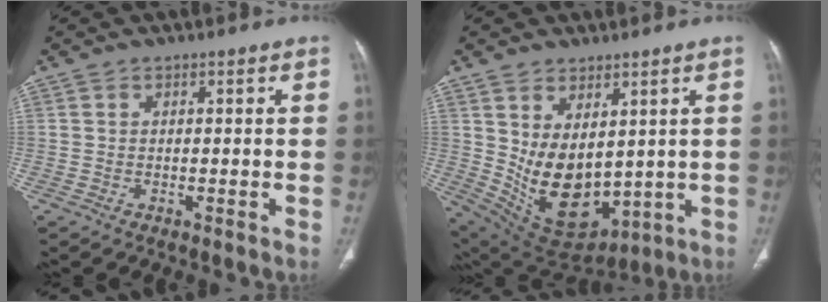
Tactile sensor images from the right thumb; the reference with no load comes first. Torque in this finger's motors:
{"motor_torque": [-0.50, 1.71, 1.18, 1.02, 0.42]}